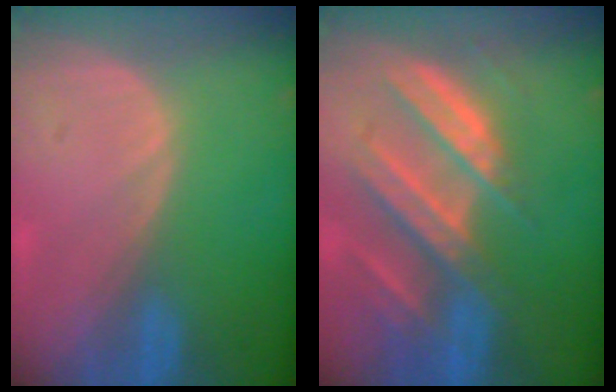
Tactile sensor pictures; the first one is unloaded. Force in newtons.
{"total": 9.6, "press": 8.5, "slide": 4.5}